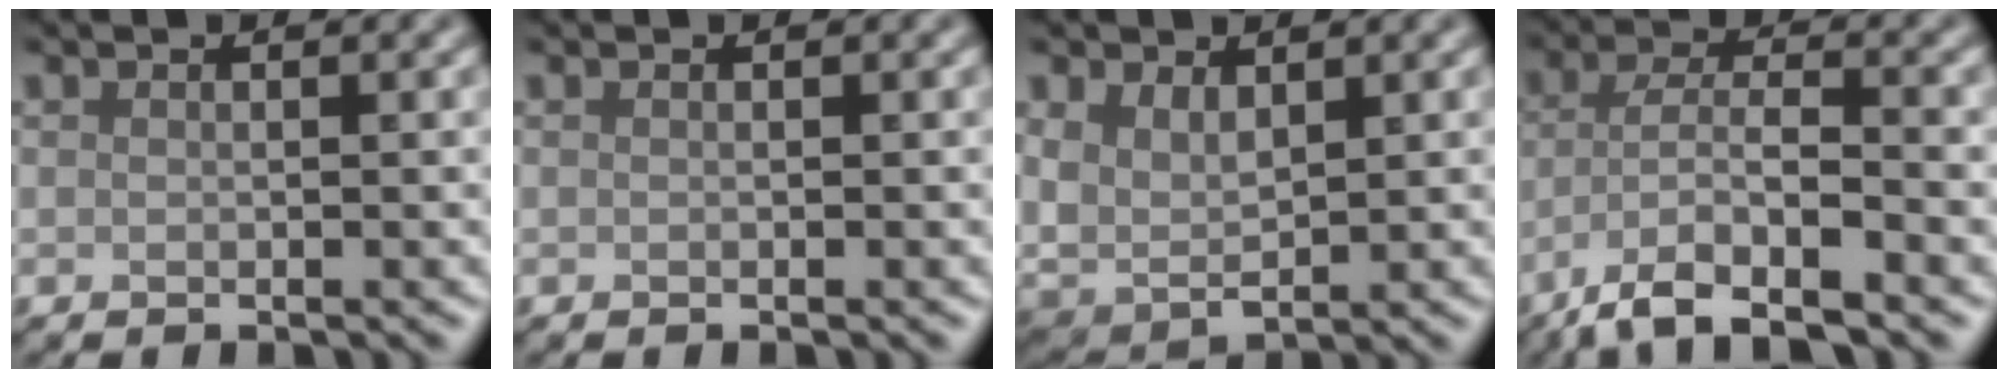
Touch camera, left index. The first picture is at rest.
{"total": 0.0}
{"total": 4.7, "force": [1.7, 3.0, 3.1], "torque": [-0.072, -0.008, 0.033]}
{"total": 7.3, "force": [-4.6, 2.0, 5.3], "torque": [-0.097, 0.000, -0.090]}